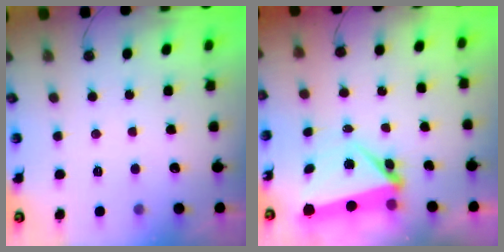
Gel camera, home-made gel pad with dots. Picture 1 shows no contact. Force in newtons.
{"total": 7.3, "press": 6.2, "slide": 3.9}